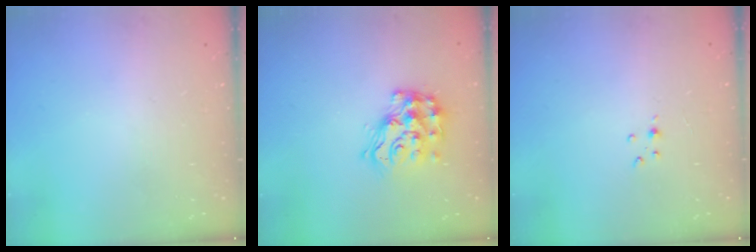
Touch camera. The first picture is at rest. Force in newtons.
{"total": 14.9, "press": 14.8, "slide": 0.9}
{"total": 2.8, "press": 2.8, "slide": 0.4}